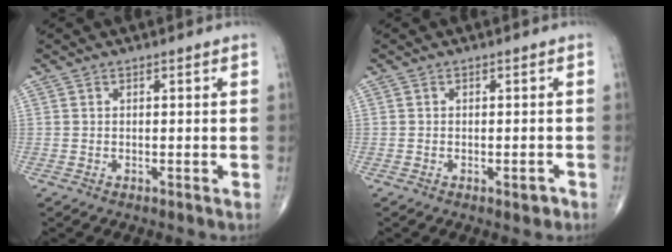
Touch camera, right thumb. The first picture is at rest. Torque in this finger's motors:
{"motor_torque": [-0.14, 0.13, 0.03, 0.06, -0.01]}